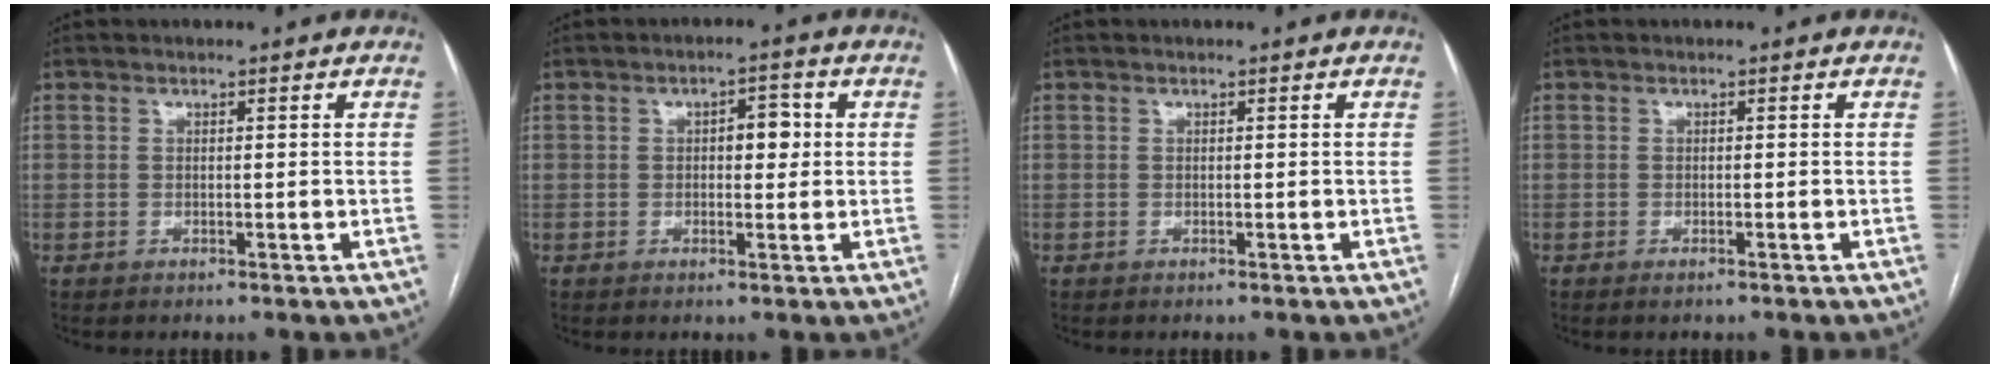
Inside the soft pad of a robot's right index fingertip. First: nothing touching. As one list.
[{"total": 3.9, "force": [0.7, 1.9, 3.4], "torque": [-0.050, 0.013, 0.011]}, {"total": 0.0}, {"total": 0.8, "force": [-0.5, 0.0, 0.5], "torque": [-0.012, -0.002, -0.008]}]